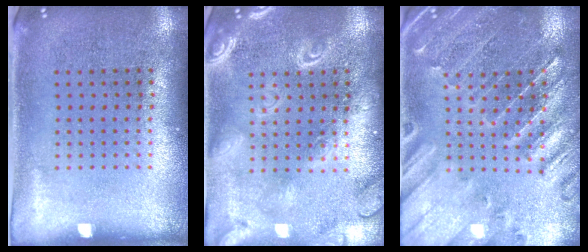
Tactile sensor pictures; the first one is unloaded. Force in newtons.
{"total": 2.6, "press": 2.5, "slide": 0.3}
{"total": 1.0, "press": 0.9, "slide": 0.3}